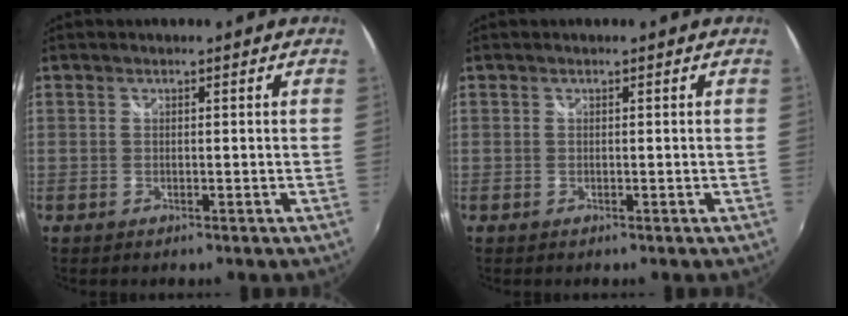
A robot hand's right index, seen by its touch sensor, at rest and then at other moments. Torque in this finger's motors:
{"motor_torque": [0.10, 0.10, 0.00, 0.00]}